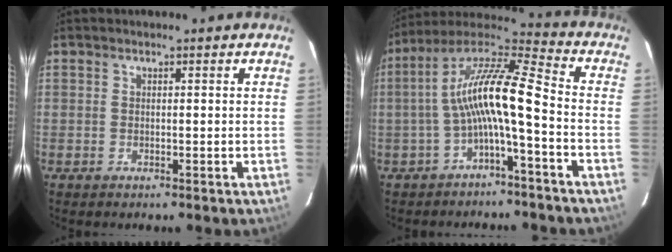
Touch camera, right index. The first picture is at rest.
{"total": 12.7, "force": [-2.8, 1.7, 12.3], "torque": [-0.244, 0.021, -0.058]}